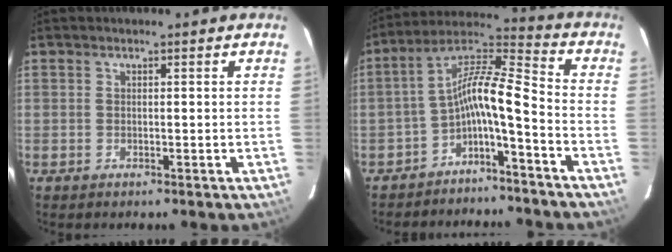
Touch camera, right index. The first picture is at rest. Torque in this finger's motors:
{"motor_torque": [1.16, -0.97, 0.62, 0.16]}